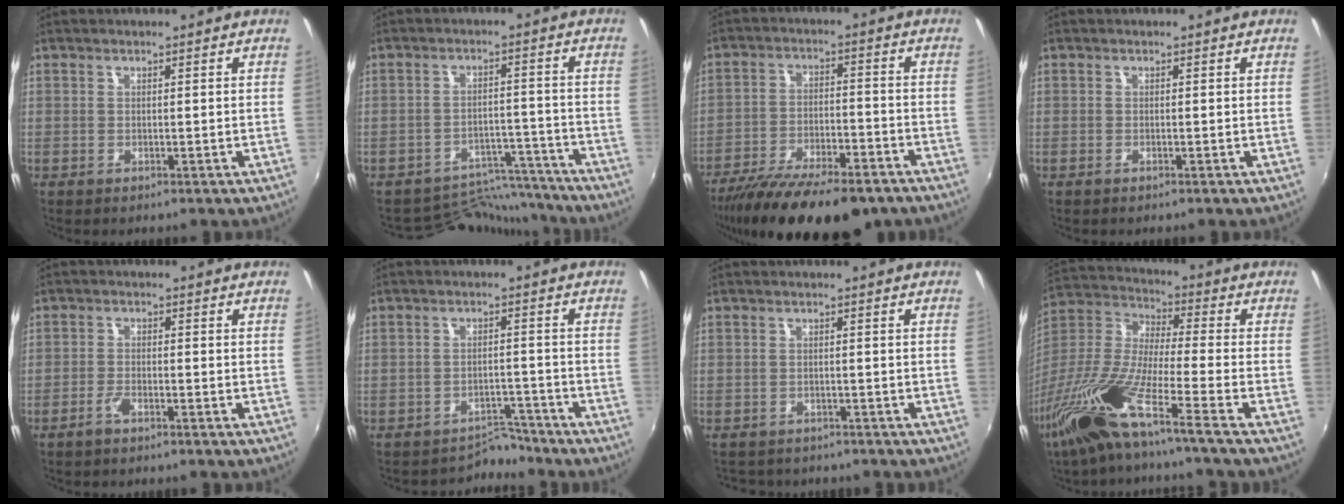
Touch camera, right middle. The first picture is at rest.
{"total": 11.2, "force": [-10.8, 2.9, 0.5], "torque": [-0.017, 0.029, -0.153]}
{"total": 21.0, "force": [-16.2, 6.1, 11.9], "torque": [-0.225, -0.046, -0.247]}
{"total": 0.6, "force": [-0.5, -0.1, 0.4], "torque": [-0.005, -0.001, -0.011]}
{"total": 2.6, "force": [-2.0, 0.5, 1.6], "torque": [-0.047, 0.000, -0.042]}
{"total": 4.5, "force": [-4.2, 1.3, -0.9], "torque": [0.016, 0.014, -0.063]}
{"total": 5.0, "force": [-4.3, 2.1, 1.2], "torque": [-0.028, -0.011, -0.061]}
{"total": 17.7, "force": [-12.4, -0.4, 12.6], "torque": [-0.248, -0.037, -0.246]}